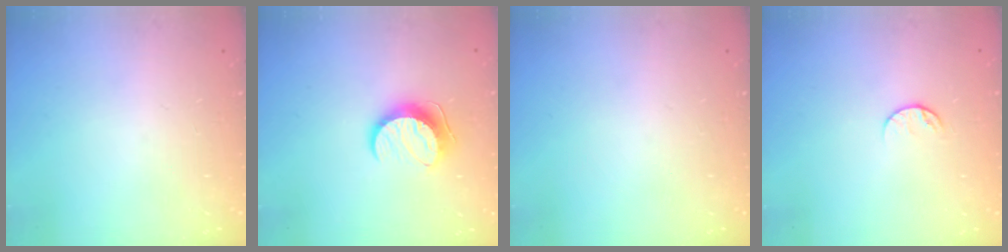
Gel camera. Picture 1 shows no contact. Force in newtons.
{"total": 9.8, "press": 9.8, "slide": 0.1}
{"total": 0.0}
{"total": 6.7, "press": 6.6, "slide": 0.7}